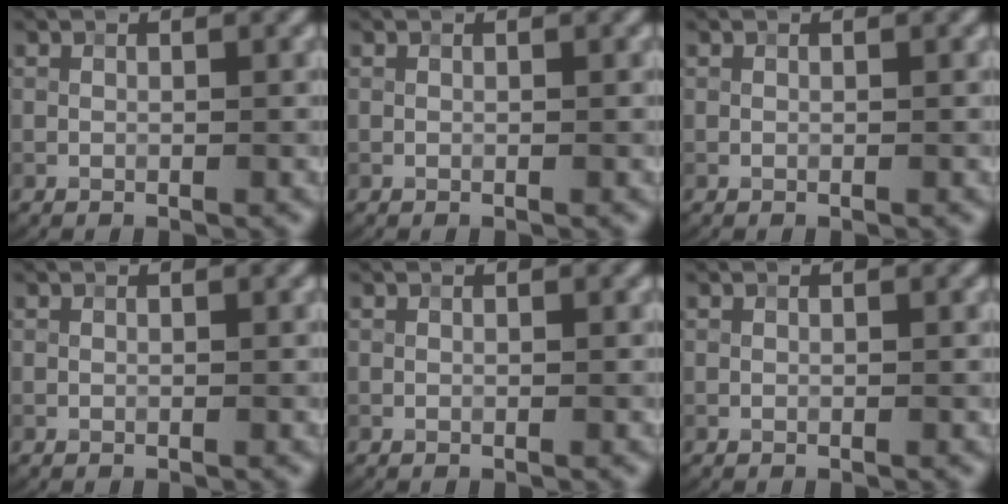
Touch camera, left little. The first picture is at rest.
{"total": 0.0}
{"total": 0.0}
{"total": 0.0}
{"total": 0.0}
{"total": 0.0}